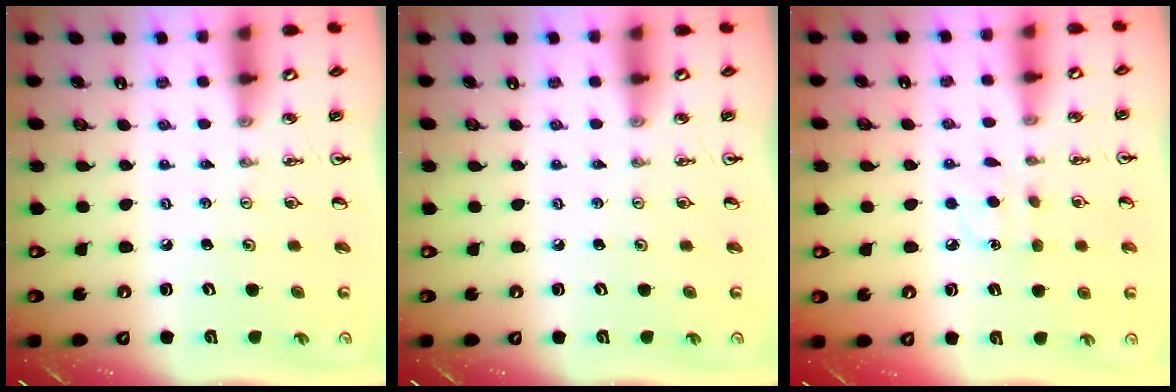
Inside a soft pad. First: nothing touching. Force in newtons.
{"total": 0.0}
{"total": 5.1, "press": 5.0, "slide": 0.6}